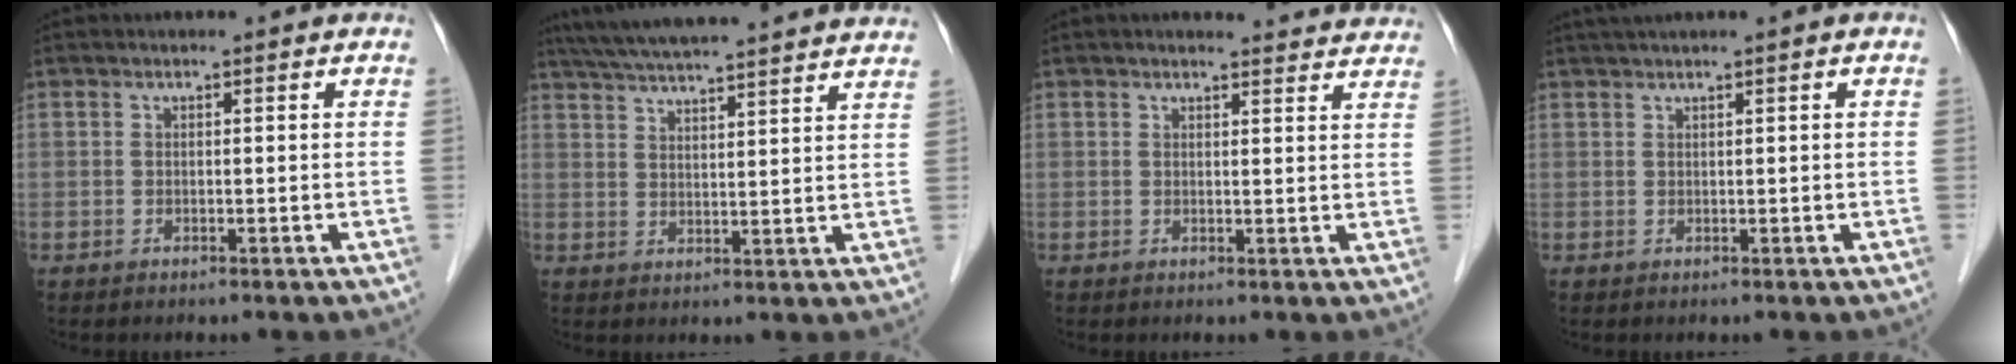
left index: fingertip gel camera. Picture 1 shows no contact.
{"total": 23.4, "force": [21.2, 1.2, 9.8], "torque": [-0.165, 0.020, 0.284]}
{"total": 9.6, "force": [9.2, 1.4, 2.2], "torque": [-0.006, 0.001, 0.083]}
{"total": 2.0, "force": [1.4, -0.4, 1.4], "torque": [-0.035, 0.016, 0.032]}